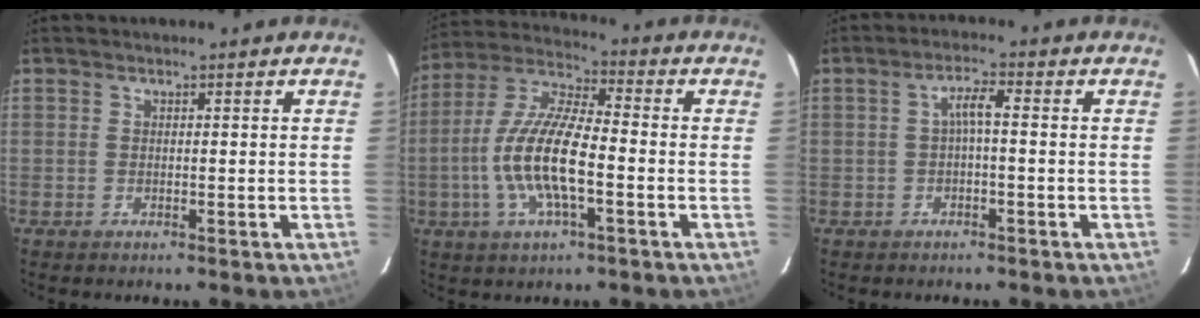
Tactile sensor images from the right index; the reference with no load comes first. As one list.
[{"total": 14.2, "force": [-3.4, 4.0, 13.2], "torque": [-0.270, -0.002, -0.068]}, {"total": 3.2, "force": [-0.5, 0.9, 3.0], "torque": [-0.057, 0.012, -0.007]}]